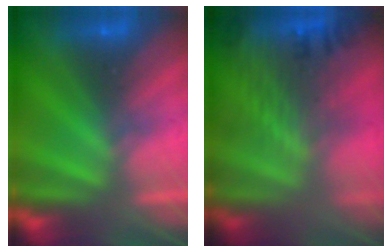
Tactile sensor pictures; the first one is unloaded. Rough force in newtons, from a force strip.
{"total": 8.5}